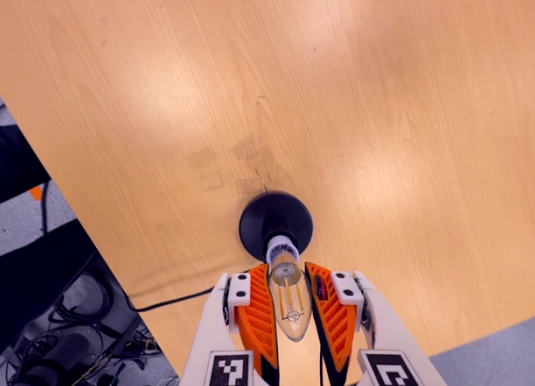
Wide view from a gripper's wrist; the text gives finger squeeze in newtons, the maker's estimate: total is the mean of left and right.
{"total": 19.4, "left": 20.6, "right": 18.3}